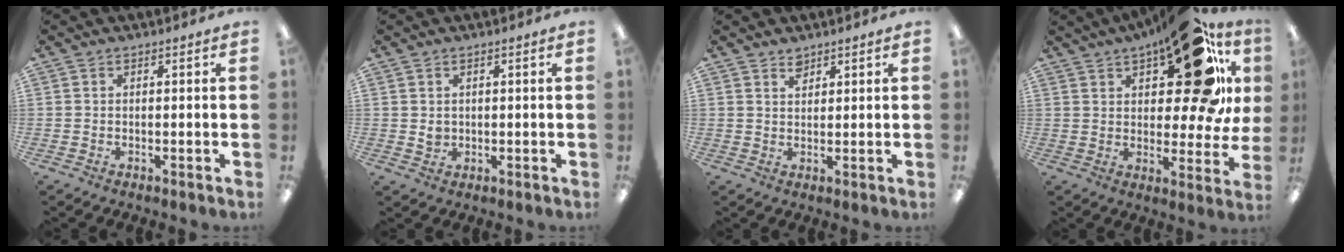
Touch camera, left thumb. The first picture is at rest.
{"total": 3.3, "force": [1.0, 2.7, 1.7], "torque": [-0.034, -0.004, 0.016]}
{"total": 2.3, "force": [2.0, 0.9, 0.6], "torque": [-0.007, -0.006, 0.037]}
{"total": 23.9, "force": [12.2, 8.8, 18.6], "torque": [-0.253, -0.070, 0.191]}